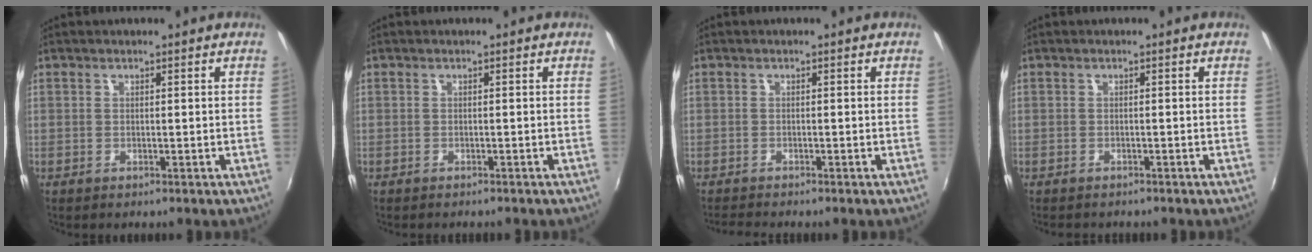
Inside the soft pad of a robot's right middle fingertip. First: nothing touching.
{"total": 1.2, "force": [-1.1, 0.2, 0.4], "torque": [-0.010, -0.004, -0.016]}
{"total": 2.3, "force": [-2.2, -0.1, 0.7], "torque": [-0.021, -0.013, -0.044]}
{"total": 1.6, "force": [-1.5, 0.5, 0.4], "torque": [-0.012, -0.007, -0.020]}